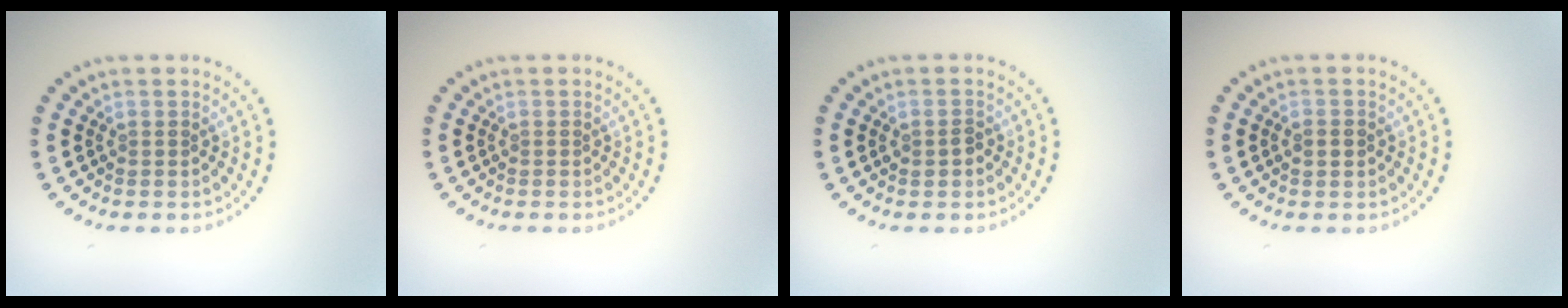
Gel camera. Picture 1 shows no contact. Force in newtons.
{"total": 0.0}
{"total": 1.2, "press": 1.2, "slide": 0.0}
{"total": 1.7, "press": 1.7, "slide": 0.1}